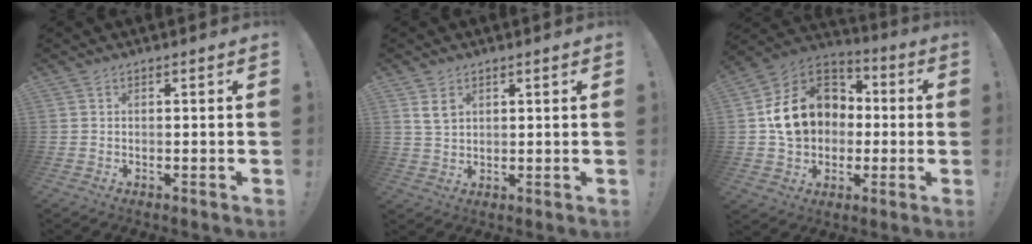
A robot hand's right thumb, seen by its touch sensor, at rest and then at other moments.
{"total": 4.4, "force": [2.3, 3.2, 2.1], "torque": [-0.023, -0.007, 0.042]}
{"total": 18.3, "force": [1.8, 14.9, 10.3], "torque": [-0.156, 0.017, 0.043]}